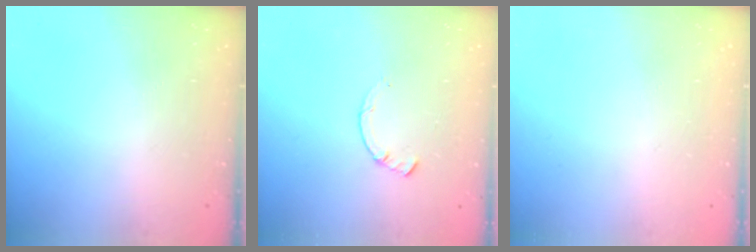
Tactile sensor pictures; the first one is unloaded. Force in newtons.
{"total": 1.4, "press": 1.4, "slide": 0.2}
{"total": 0.0}